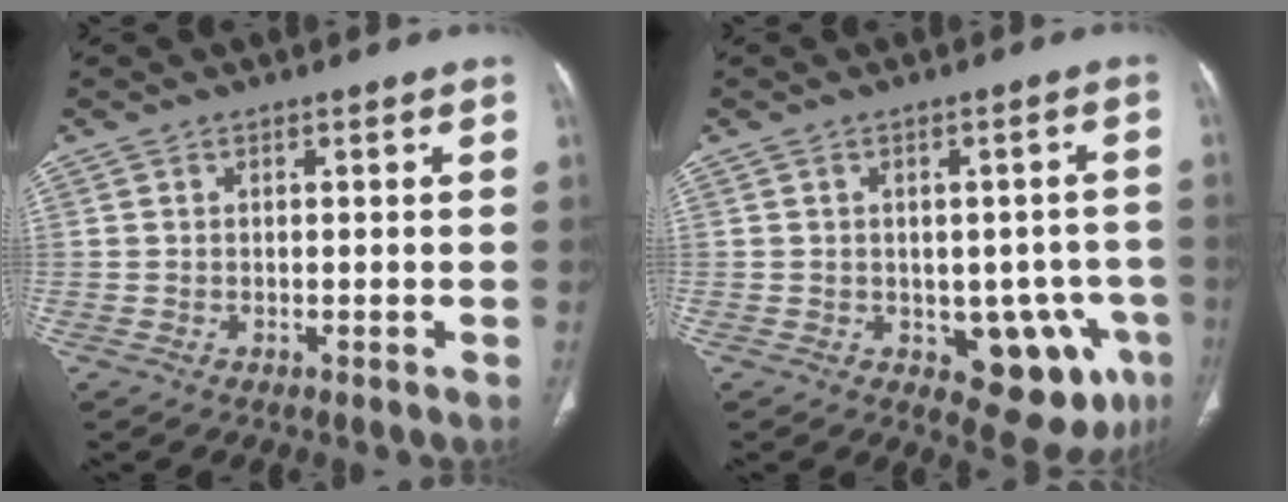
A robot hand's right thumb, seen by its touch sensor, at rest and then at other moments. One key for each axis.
{"total": 11.0, "fx": -3.7, "fy": 6.1, "fz": 8.3, "tx": -0.060, "ty": 0.010, "tz": -0.033}